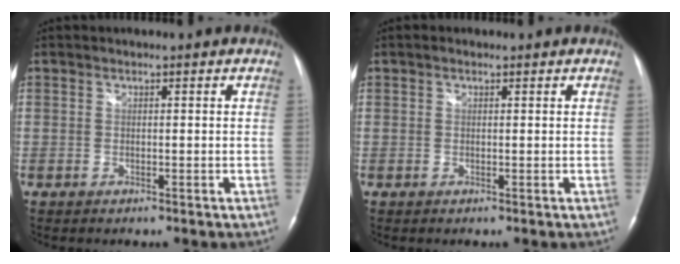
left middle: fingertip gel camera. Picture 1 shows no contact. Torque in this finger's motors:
{"motor_torque": [0.24, -0.17, 0.00, 0.04]}